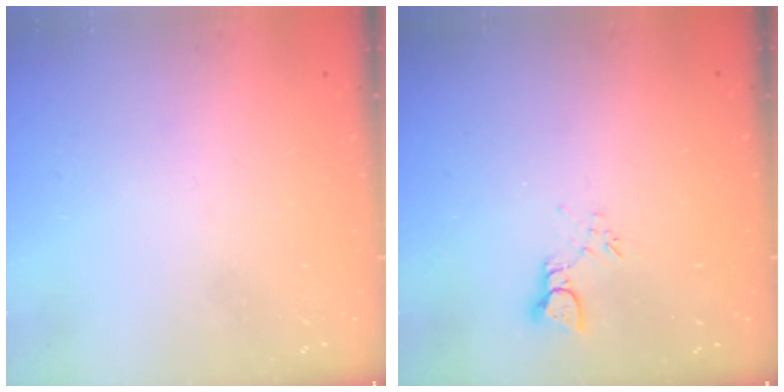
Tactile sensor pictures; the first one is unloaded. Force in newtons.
{"total": 3.3, "press": 3.3, "slide": 0.4}